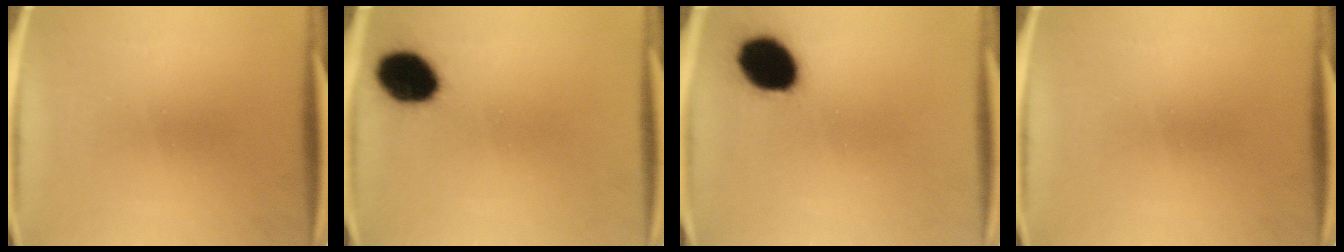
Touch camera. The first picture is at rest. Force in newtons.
{"total": 12.0}
{"total": 13.9}
{"total": 0.0}